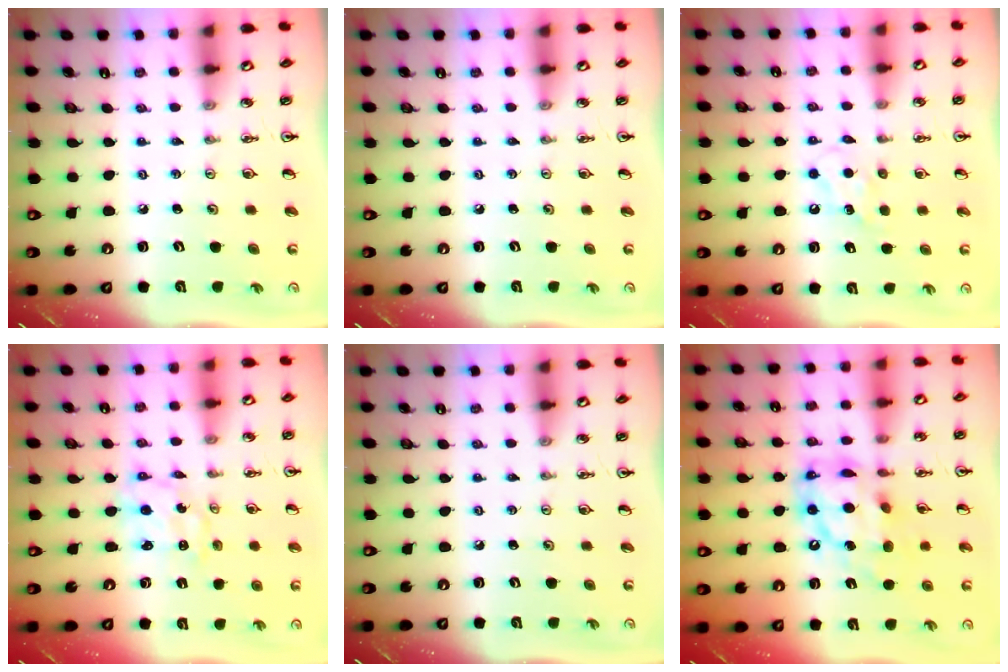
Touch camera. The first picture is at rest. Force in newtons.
{"total": 0.0}
{"total": 5.0, "press": 4.9, "slide": 0.9}
{"total": 2.7, "press": 2.7, "slide": 0.3}
{"total": 0.0}
{"total": 15.4, "press": 15.3, "slide": 1.8}